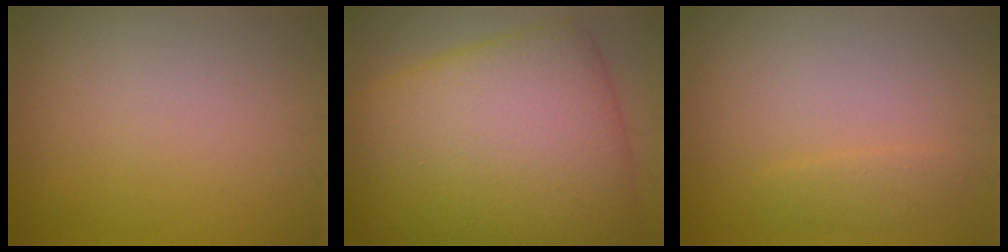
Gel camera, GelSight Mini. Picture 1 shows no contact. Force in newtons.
{"total": 14.6, "press": 14.6, "slide": 0.1}
{"total": 1.4, "press": 1.4, "slide": 0.0}